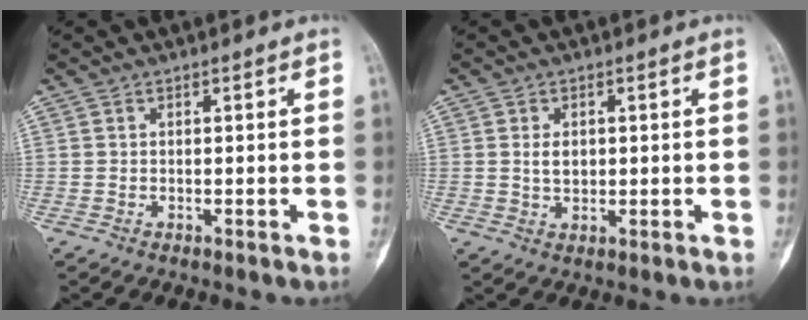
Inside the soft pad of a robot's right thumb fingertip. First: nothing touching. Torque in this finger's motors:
{"motor_torque": [0.65, 0.65, 0.30, -0.28, 0.08]}